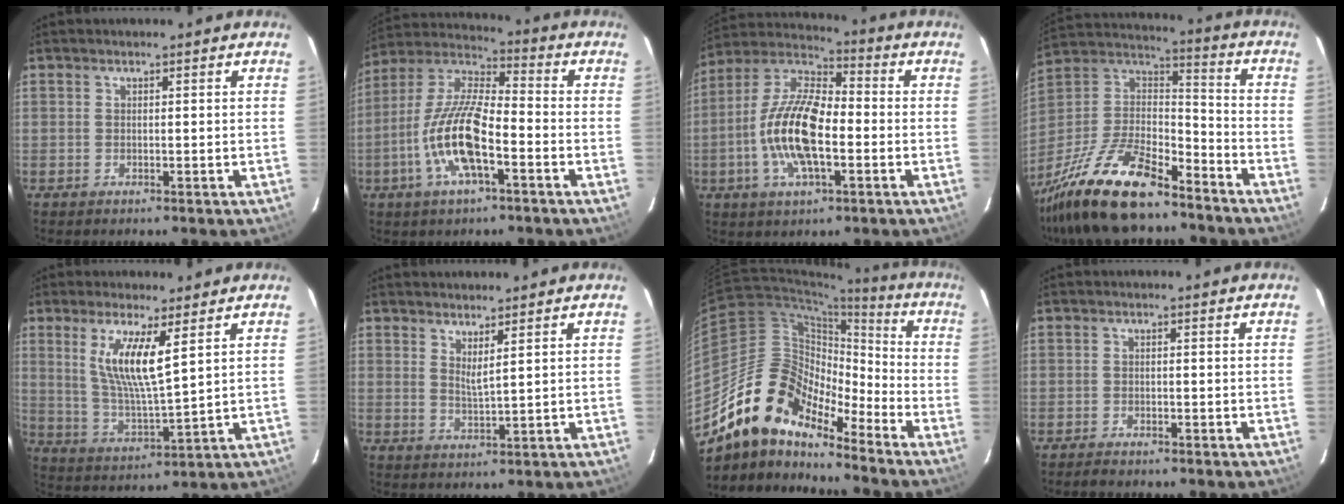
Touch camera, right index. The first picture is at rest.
{"total": 14.8, "force": [-5.5, 4.6, 13.0], "torque": [-0.268, -0.003, -0.111]}
{"total": 15.9, "force": [-3.5, 6.6, 14.0], "torque": [-0.285, 0.005, -0.076]}
{"total": 23.7, "force": [-17.4, 7.6, 14.2], "torque": [-0.297, -0.014, -0.304]}
{"total": 9.9, "force": [4.3, 1.2, 8.8], "torque": [-0.170, -0.013, 0.089]}
{"total": 2.9, "force": [2.0, -0.1, 2.1], "torque": [-0.038, -0.006, 0.032]}
{"total": 16.4, "force": [-12.8, 6.6, 7.9], "torque": [-0.140, 0.006, -0.250]}
{"total": 1.9, "force": [-1.8, 0.5, 0.6], "torque": [-0.020, -0.003, -0.032]}